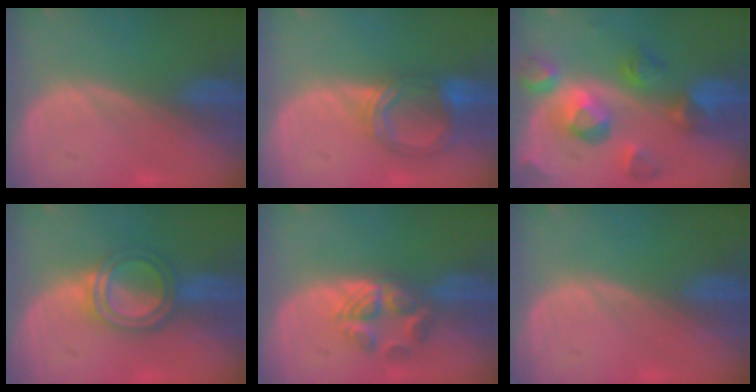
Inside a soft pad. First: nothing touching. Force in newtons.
{"total": 6.2, "press": 5.7, "slide": 2.5}
{"total": 10.3, "press": 9.2, "slide": 4.7}
{"total": 5.6, "press": 5.3, "slide": 1.7}
{"total": 6.0, "press": 5.1, "slide": 3.1}
{"total": 0.0}